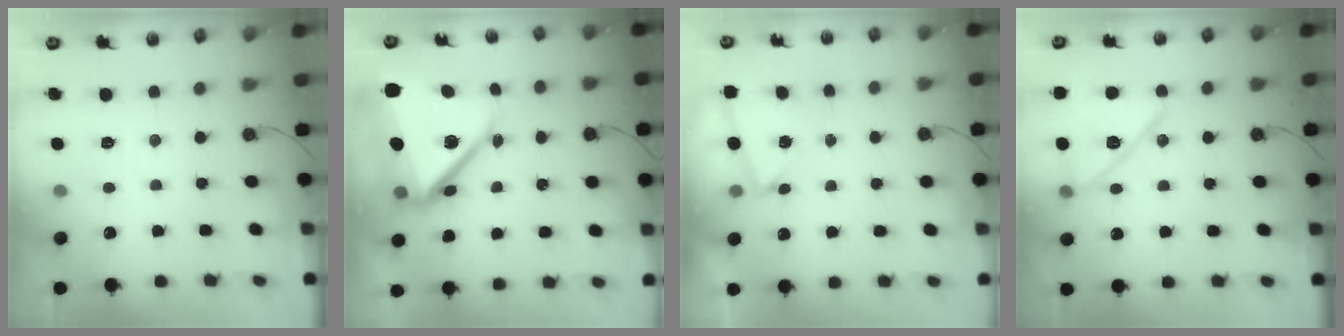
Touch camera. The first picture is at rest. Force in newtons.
{"total": 19.4, "press": 19.2, "slide": 2.3}
{"total": 2.8, "press": 1.5, "slide": 2.3}
{"total": 13.8, "press": 13.2, "slide": 4.0}